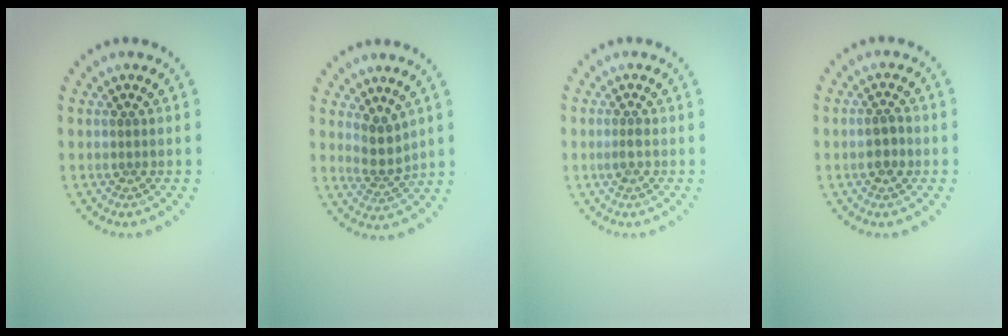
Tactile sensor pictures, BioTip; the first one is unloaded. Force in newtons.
{"total": 2.5, "press": 2.0, "slide": 1.5}
{"total": 1.1, "press": 0.9, "slide": 0.5}
{"total": 1.9, "press": 1.8, "slide": 0.4}